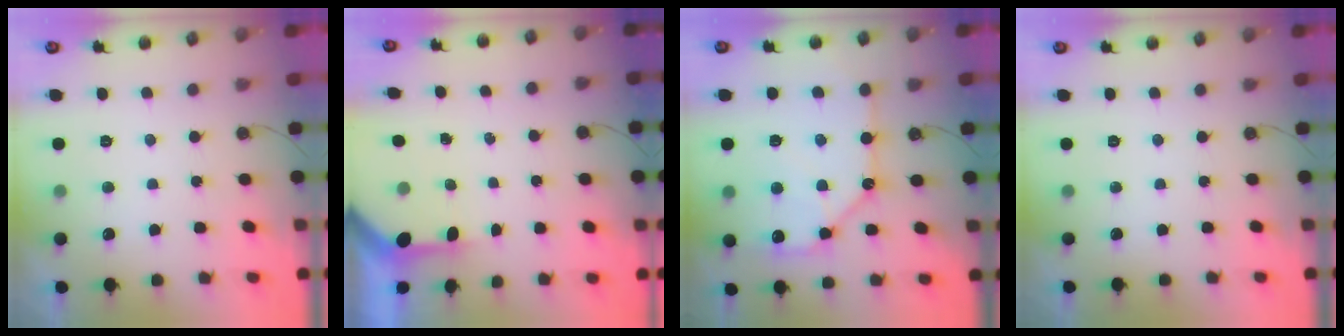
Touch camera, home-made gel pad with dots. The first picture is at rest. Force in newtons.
{"total": 3.4, "press": 3.4, "slide": 0.3}
{"total": 13.3, "press": 13.2, "slide": 1.7}
{"total": 0.0}